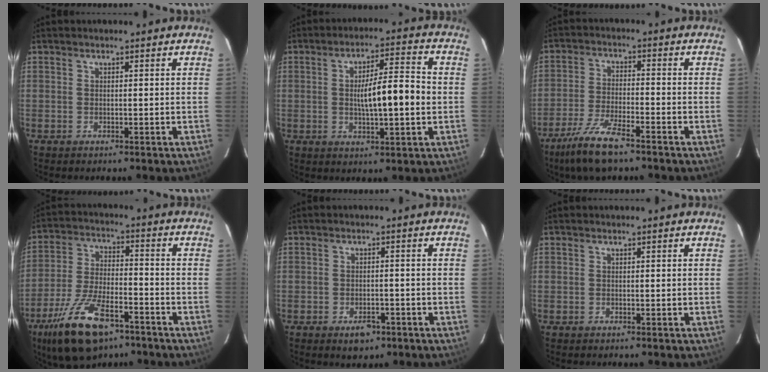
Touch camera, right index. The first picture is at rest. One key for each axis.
{"total": 9.7, "fx": -0.5, "fy": 1.5, "fz": 9.5, "tx": -0.157, "ty": 0.013, "tz": -0.009}
{"total": 8.7, "fx": -6.2, "fy": 1.2, "fz": 5.9, "tx": -0.122, "ty": -0.020, "tz": -0.116}
{"total": 14.1, "fx": -8.8, "fy": 4.8, "fz": 9.9, "tx": -0.202, "ty": -0.013, "tz": -0.154}
{"total": 3.3, "fx": -2.0, "fy": 1.8, "fz": 1.9, "tx": -0.027, "ty": 0.001, "tz": -0.022}
{"total": 0.0}